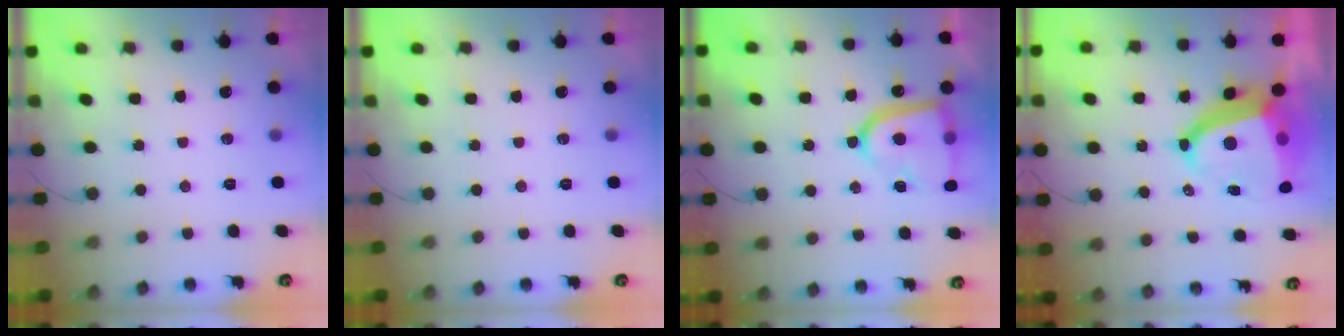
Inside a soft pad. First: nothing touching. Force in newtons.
{"total": 0.0}
{"total": 16.1, "press": 16.1, "slide": 1.2}
{"total": 13.8, "press": 13.7, "slide": 1.3}